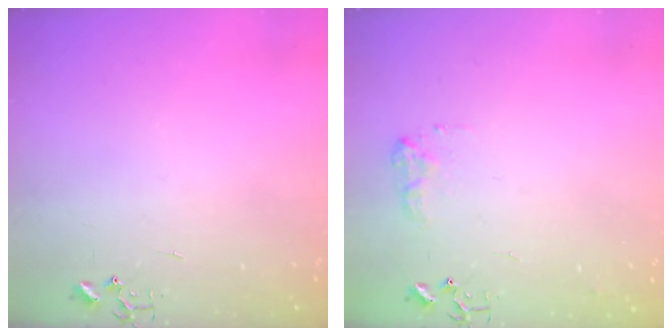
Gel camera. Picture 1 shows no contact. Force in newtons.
{"total": 7.8, "press": 7.8, "slide": 0.1}